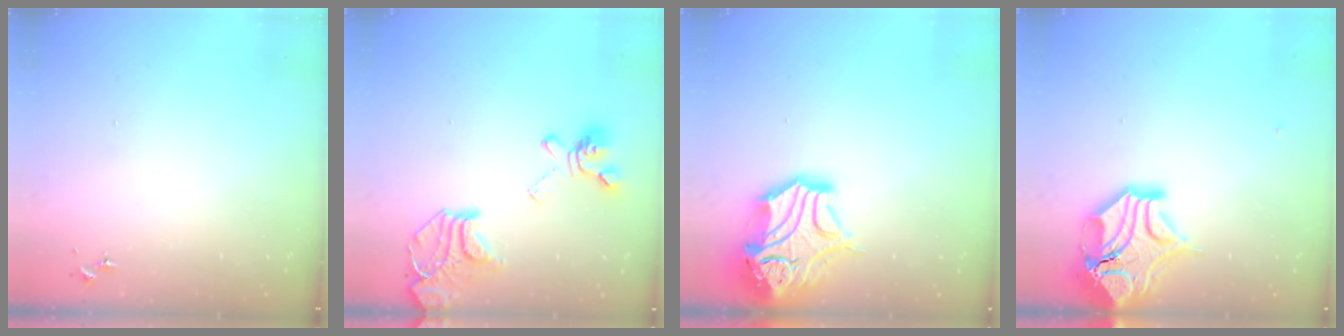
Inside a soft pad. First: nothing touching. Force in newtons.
{"total": 19.9, "press": 19.8, "slide": 2.0}
{"total": 17.4, "press": 17.2, "slide": 2.6}
{"total": 16.7, "press": 16.5, "slide": 2.5}